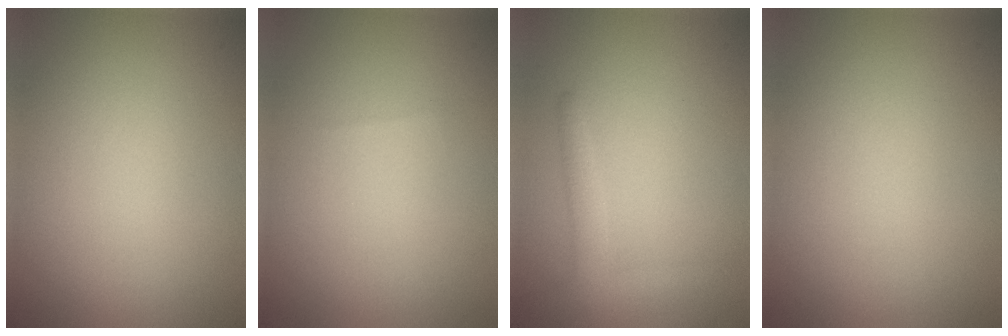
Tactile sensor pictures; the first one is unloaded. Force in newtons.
{"total": 0.0}
{"total": 2.2, "press": 2.1, "slide": 0.2}
{"total": 0.0}